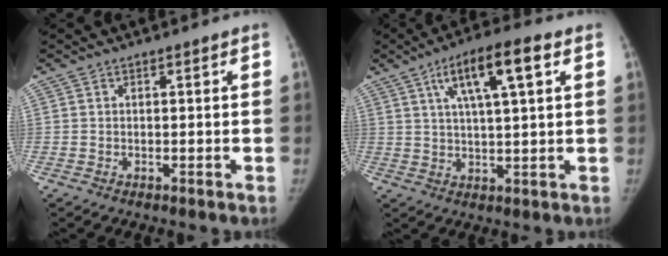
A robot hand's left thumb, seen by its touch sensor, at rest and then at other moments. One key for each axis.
{"total": 11.3, "fx": 4.6, "fy": 2.6, "fz": 10.0, "tx": -0.167, "ty": 0.002, "tz": 0.077}